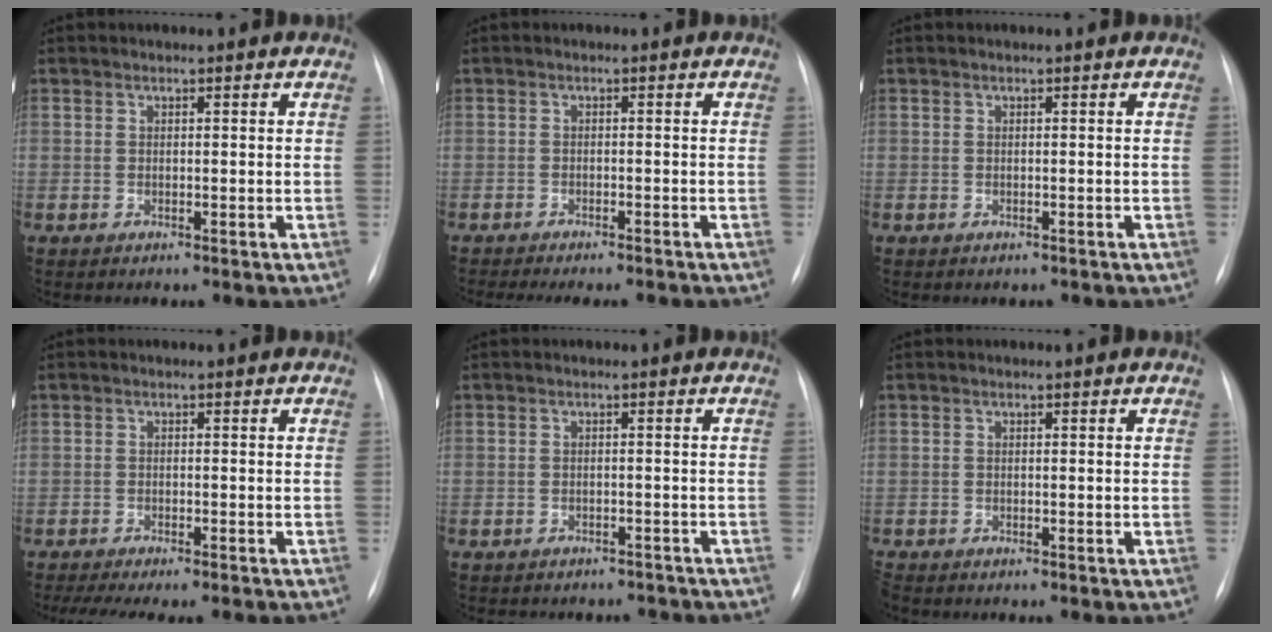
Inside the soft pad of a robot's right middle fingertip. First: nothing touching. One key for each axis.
{"total": 10.7, "fx": -9.5, "fy": 2.0, "fz": 4.5, "tx": -0.057, "ty": -0.006, "tz": -0.117}
{"total": 0.6, "fx": -0.4, "fy": 0.3, "fz": 0.1, "tx": -0.005, "ty": 0.002, "tz": -0.006}
{"total": 11.5, "fx": -9.8, "fy": 2.2, "fz": 5.6, "tx": -0.081, "ty": -0.005, "tz": -0.130}
{"total": 8.1, "fx": -7.3, "fy": 3.2, "fz": 1.5, "tx": -0.019, "ty": 0.011, "tz": -0.078}
{"total": 1.0, "fx": -0.9, "fy": 0.3, "fz": 0.2, "tx": -0.006, "ty": -0.002, "tz": -0.014}